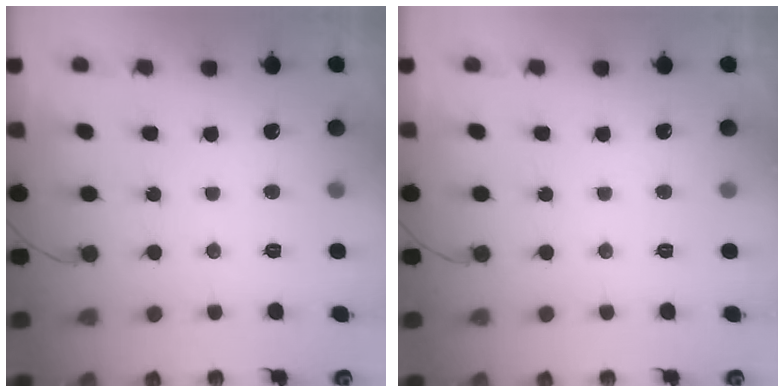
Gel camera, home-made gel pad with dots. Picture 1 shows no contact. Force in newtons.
{"total": 0.0}